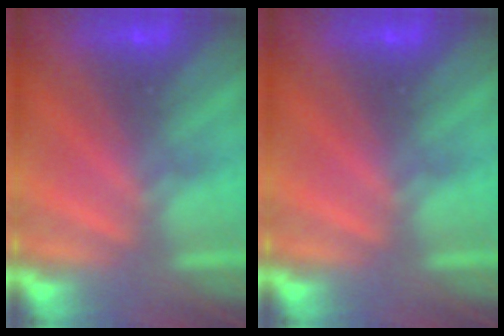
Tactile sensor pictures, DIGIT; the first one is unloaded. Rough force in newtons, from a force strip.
{"total": 0.0}